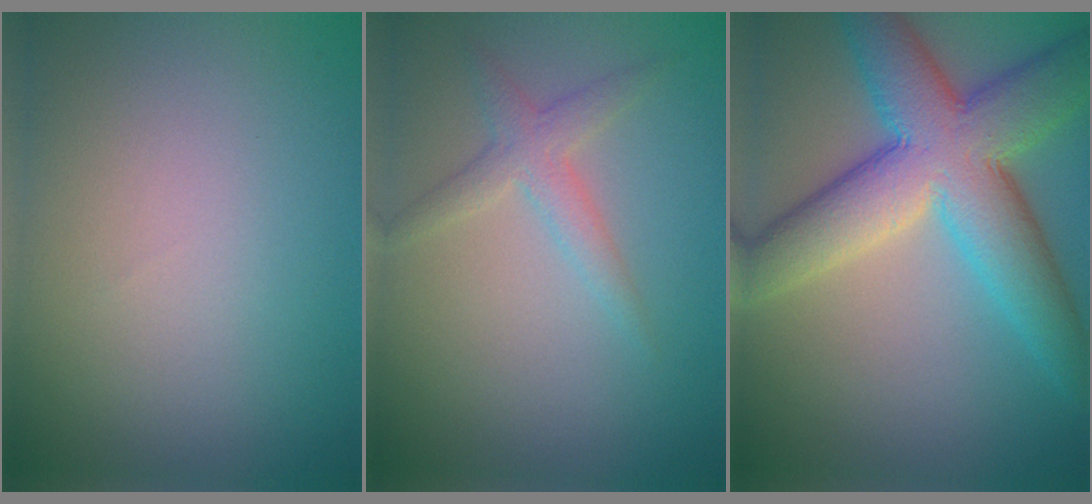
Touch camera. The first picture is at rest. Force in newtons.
{"total": 2.3, "press": 2.2, "slide": 0.1}
{"total": 10.6, "press": 10.6, "slide": 0.4}